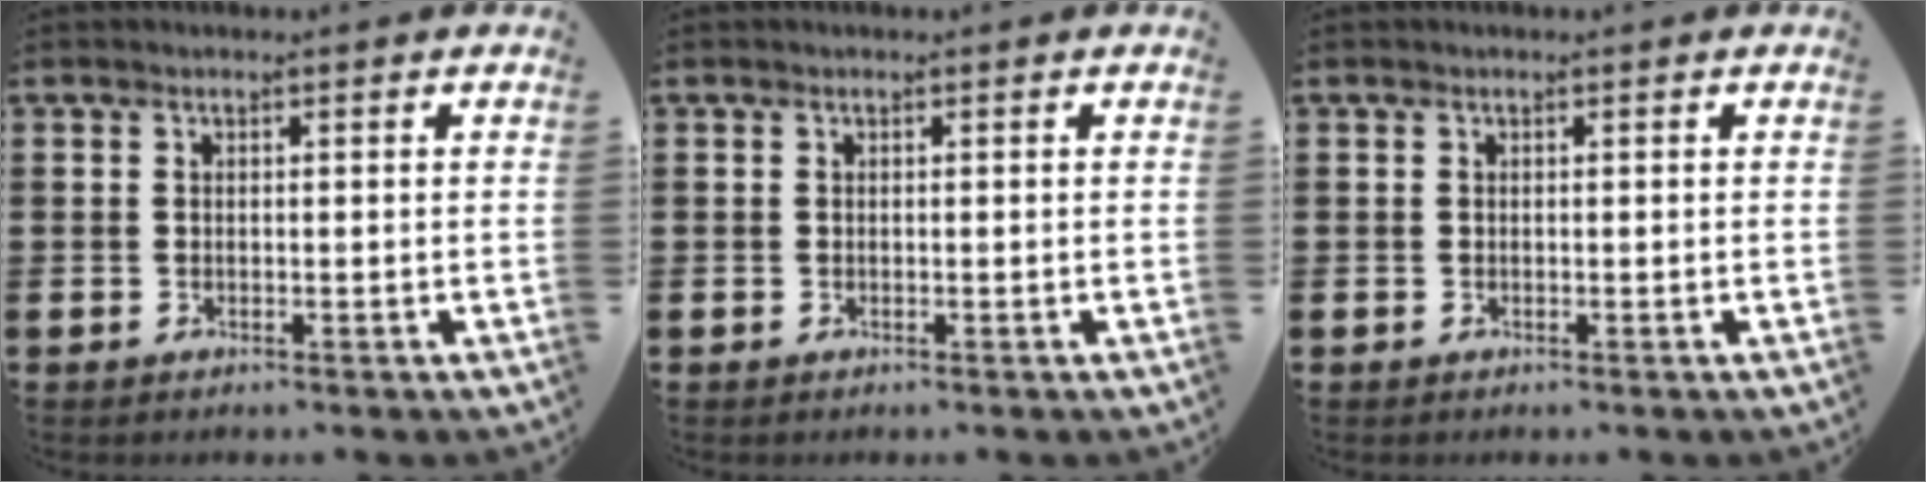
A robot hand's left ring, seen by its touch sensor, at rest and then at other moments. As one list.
[{"total": 0.0}, {"total": 0.0}]